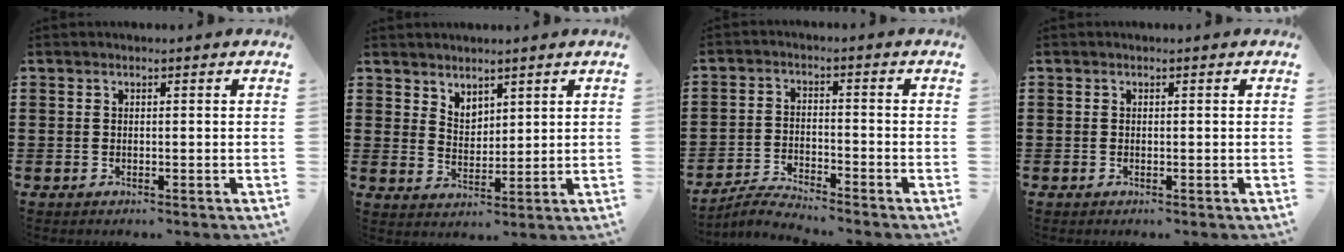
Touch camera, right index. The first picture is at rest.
{"total": 3.2, "force": [2.8, 1.4, -0.1], "torque": [-0.009, -0.002, 0.054]}
{"total": 3.7, "force": [-3.6, -0.1, 0.3], "torque": [-0.010, 0.005, -0.075]}
{"total": 0.0}